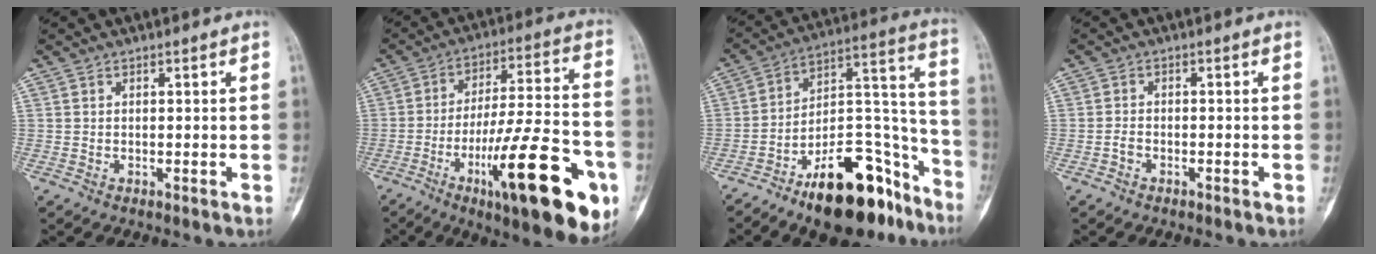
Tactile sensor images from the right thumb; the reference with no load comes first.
{"total": 26.2, "force": [-10.5, 6.6, 23.1], "torque": [-0.318, 0.038, -0.152]}
{"total": 25.6, "force": [-17.1, 10.2, 16.0], "torque": [-0.177, 0.113, -0.275]}
{"total": 1.4, "force": [-0.8, 0.9, 0.7], "torque": [-0.016, 0.007, -0.018]}